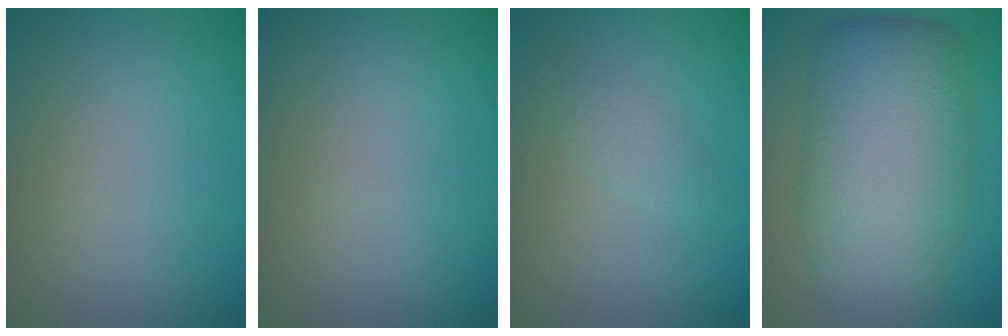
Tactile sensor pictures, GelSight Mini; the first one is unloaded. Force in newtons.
{"total": 0.0}
{"total": 1.3, "press": 1.3, "slide": 0.0}
{"total": 10.7, "press": 10.7, "slide": 0.4}